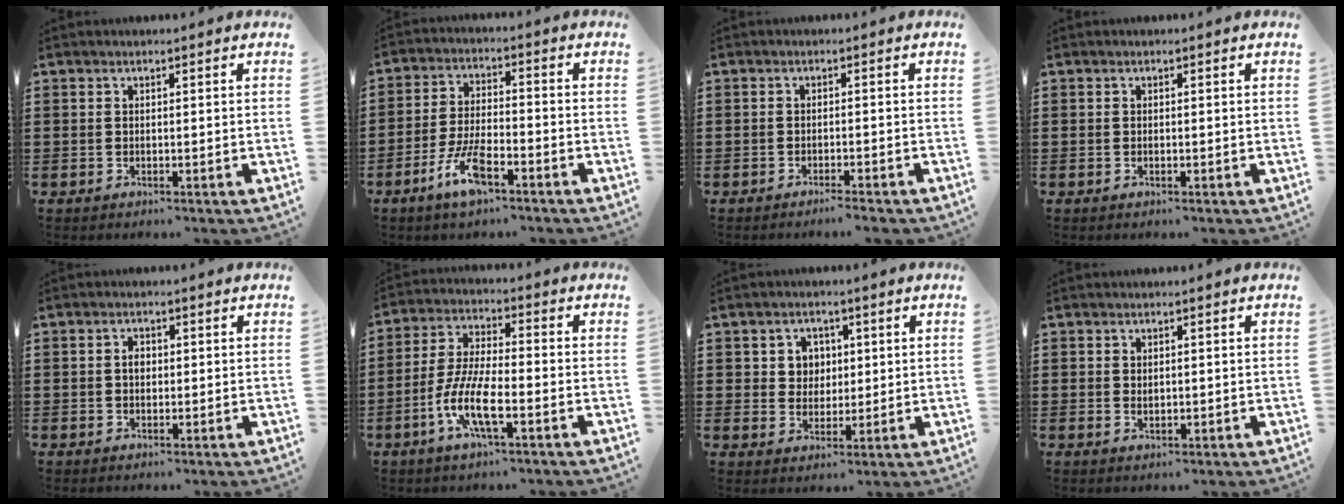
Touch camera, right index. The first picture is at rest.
{"total": 7.4, "force": [-4.2, 2.3, 5.6], "torque": [-0.129, -0.004, -0.081]}
{"total": 1.6, "force": [-1.4, -0.1, 0.7], "torque": [-0.012, 0.000, -0.027]}
{"total": 0.0}
{"total": 1.8, "force": [0.1, 1.2, 1.4], "torque": [-0.028, 0.007, 0.000]}
{"total": 8.6, "force": [-3.6, 2.3, 7.5], "torque": [-0.178, -0.016, -0.074]}
{"total": 4.0, "force": [1.2, 3.7, 1.0], "torque": [-0.030, 0.010, 0.017]}
{"total": 0.9, "force": [0.4, 0.6, 0.5], "torque": [-0.012, 0.005, 0.007]}